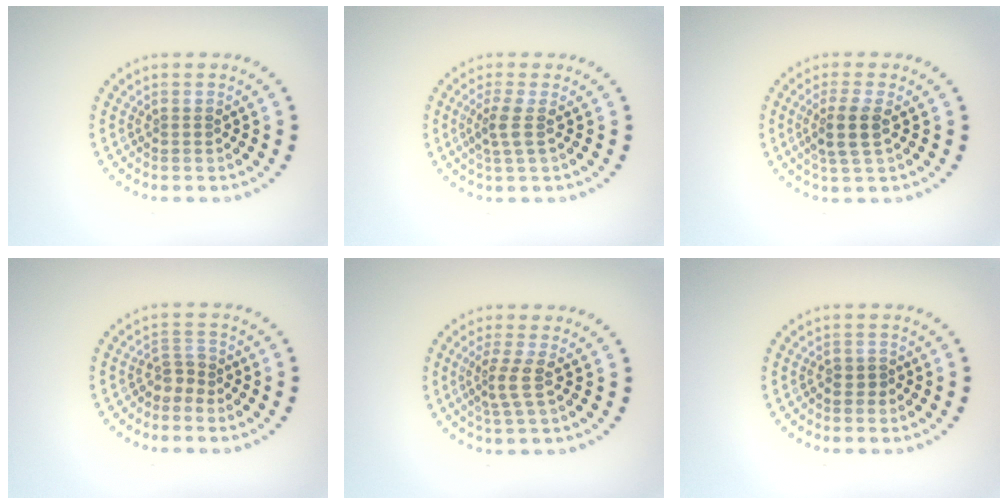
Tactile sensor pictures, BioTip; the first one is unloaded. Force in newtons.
{"total": 2.1, "press": 1.6, "slide": 1.3}
{"total": 2.8, "press": 2.5, "slide": 1.3}
{"total": 1.9, "press": 1.3, "slide": 1.4}
{"total": 2.3, "press": 1.7, "slide": 1.6}
{"total": 0.9, "press": 0.6, "slide": 0.7}